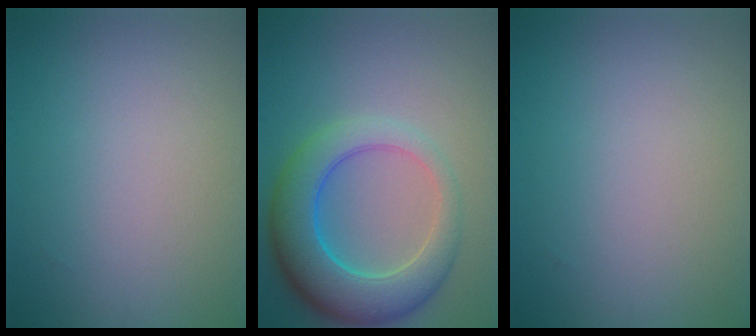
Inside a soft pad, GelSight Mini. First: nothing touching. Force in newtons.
{"total": 7.7, "press": 7.7, "slide": 0.5}
{"total": 0.0}